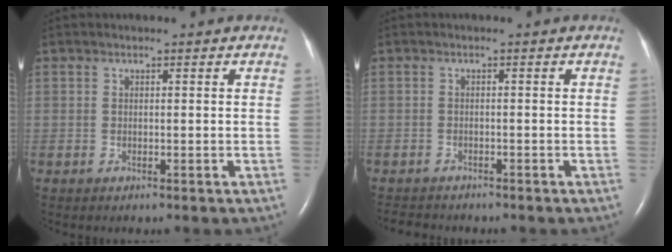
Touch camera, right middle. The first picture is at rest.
{"total": 3.3, "force": [-3.1, 0.9, 0.5], "torque": [-0.007, -0.009, -0.048]}